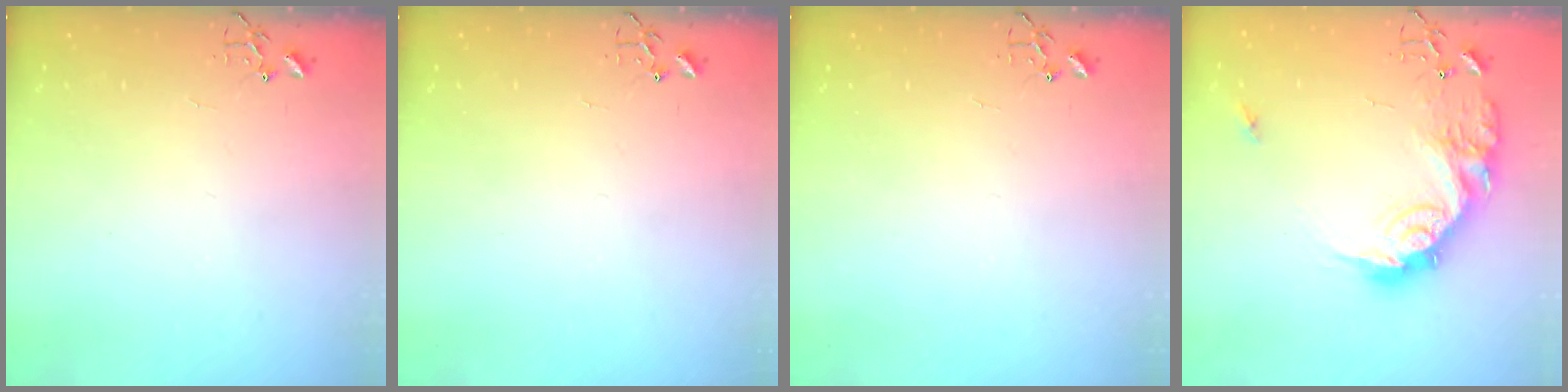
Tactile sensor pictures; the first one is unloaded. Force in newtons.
{"total": 0.0}
{"total": 0.0}
{"total": 19.2, "press": 19.2, "slide": 1.0}